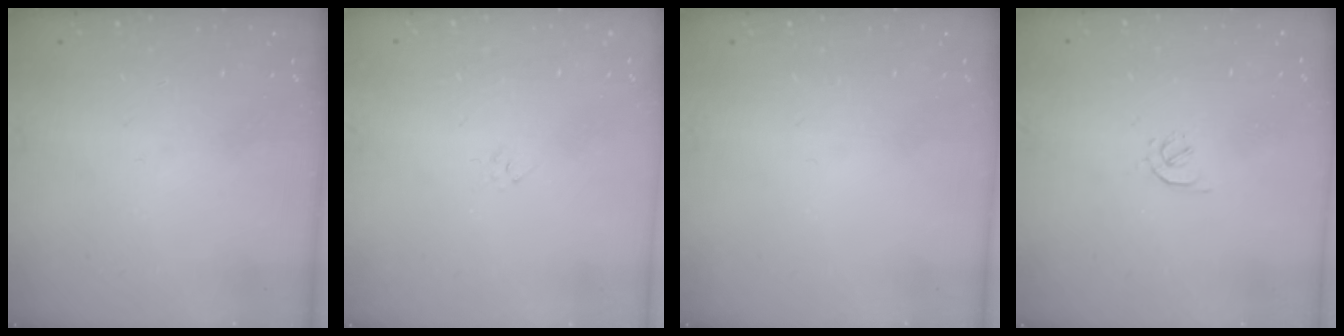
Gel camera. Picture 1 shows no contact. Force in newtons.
{"total": 2.9, "press": 2.9, "slide": 0.6}
{"total": 0.0}
{"total": 1.6, "press": 1.6, "slide": 0.4}